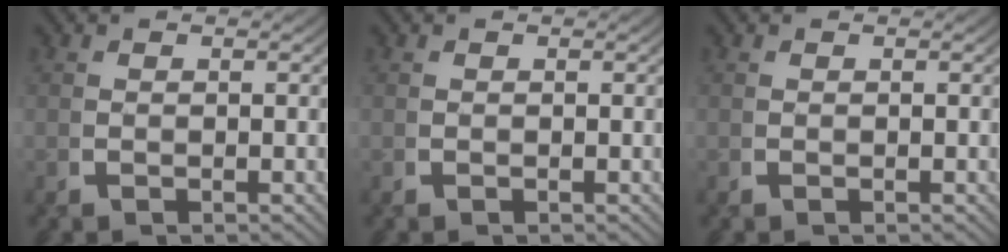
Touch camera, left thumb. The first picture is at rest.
{"total": 0.0}
{"total": 0.0}